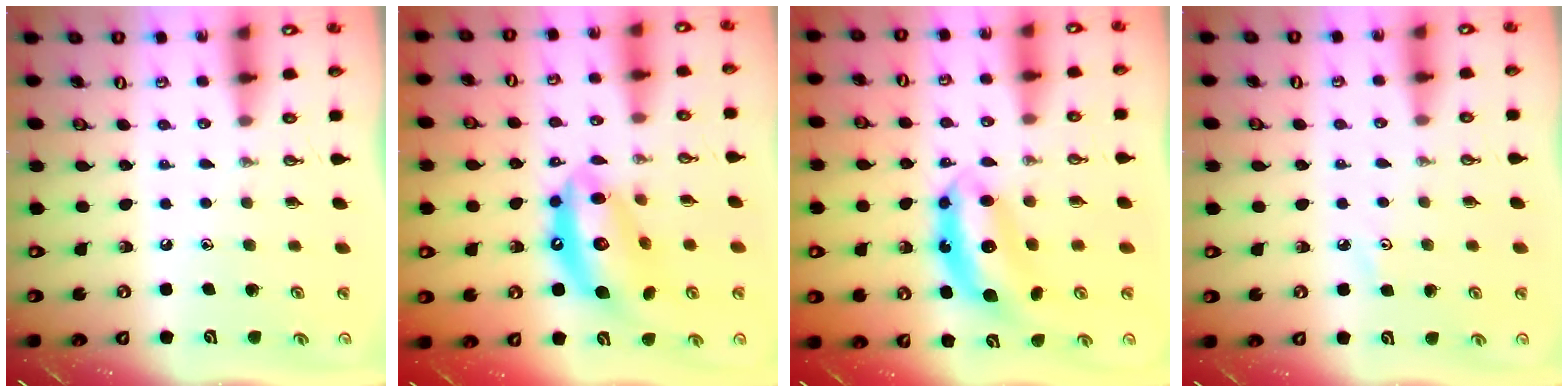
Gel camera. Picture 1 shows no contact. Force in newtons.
{"total": 15.4, "press": 15.3, "slide": 1.7}
{"total": 7.7, "press": 7.7, "slide": 0.3}
{"total": 2.6, "press": 2.6, "slide": 0.5}